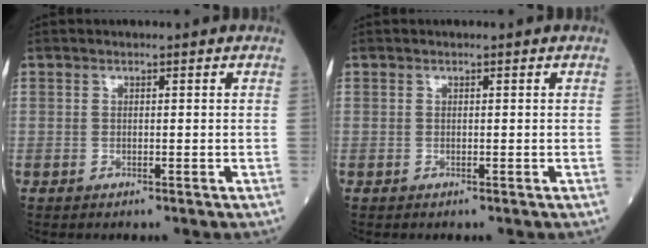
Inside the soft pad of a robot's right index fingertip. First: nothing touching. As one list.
[{"total": 0.0}]